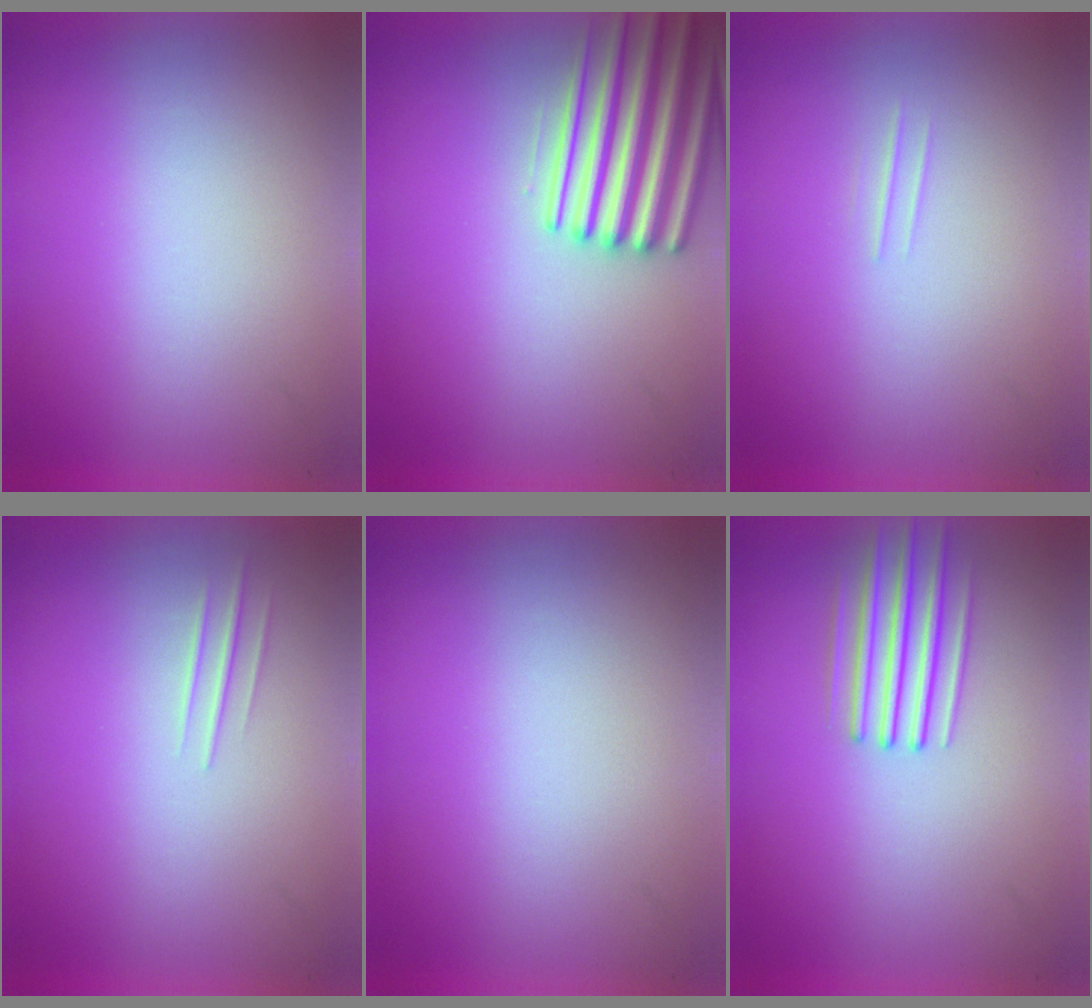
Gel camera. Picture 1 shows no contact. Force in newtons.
{"total": 5.0}
{"total": 1.1}
{"total": 1.1}
{"total": 0.0}
{"total": 2.6}